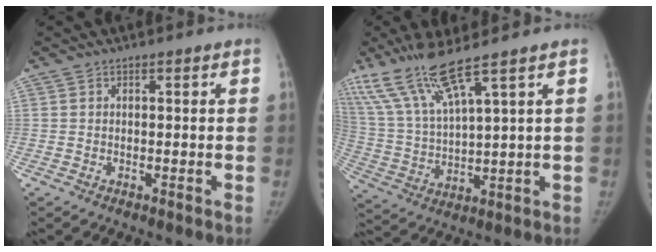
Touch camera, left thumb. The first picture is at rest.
{"total": 12.3, "force": [8.7, 0.8, 8.7], "torque": [-0.191, -0.039, 0.189]}